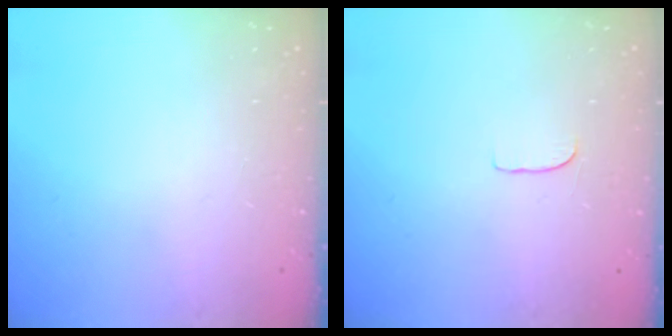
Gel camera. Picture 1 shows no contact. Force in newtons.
{"total": 4.9, "press": 4.9, "slide": 0.5}